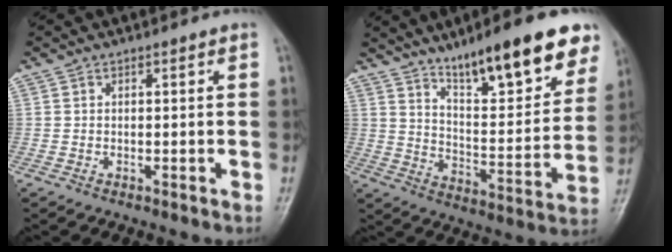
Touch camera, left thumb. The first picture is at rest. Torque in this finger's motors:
{"motor_torque": [1.02, 0.98, 1.48, -1.29, 0.34]}